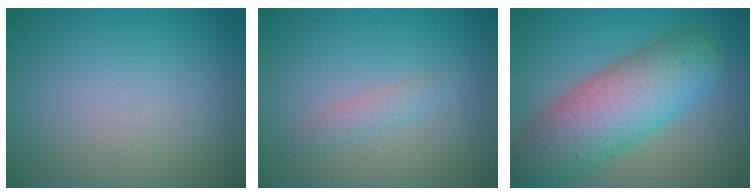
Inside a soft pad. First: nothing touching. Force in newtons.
{"total": 1.3, "press": 1.3, "slide": 0.0}
{"total": 10.2, "press": 10.2, "slide": 0.4}